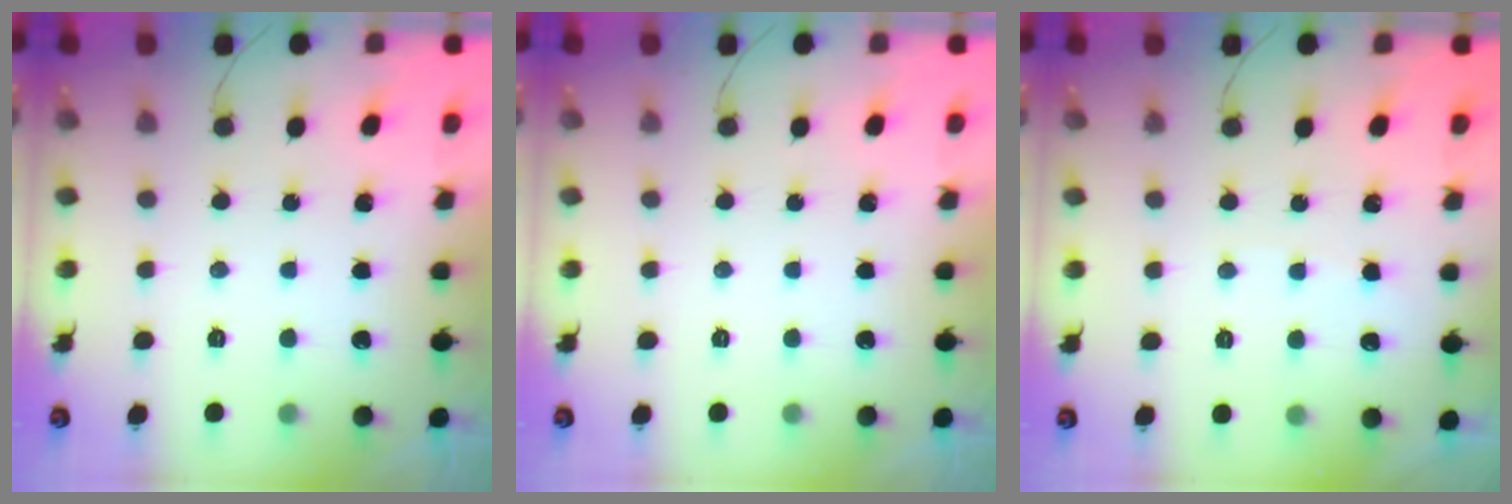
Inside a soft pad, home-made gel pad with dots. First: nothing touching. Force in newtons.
{"total": 0.0}
{"total": 2.0, "press": 2.0, "slide": 0.3}